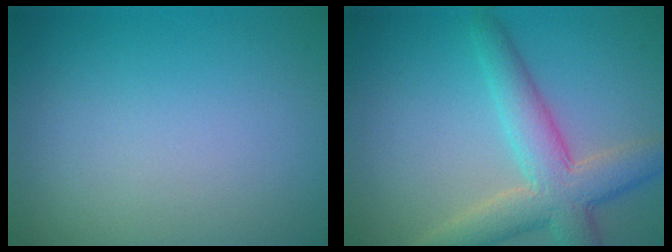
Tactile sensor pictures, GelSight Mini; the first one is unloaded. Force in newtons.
{"total": 5.7, "press": 5.7, "slide": 0.4}